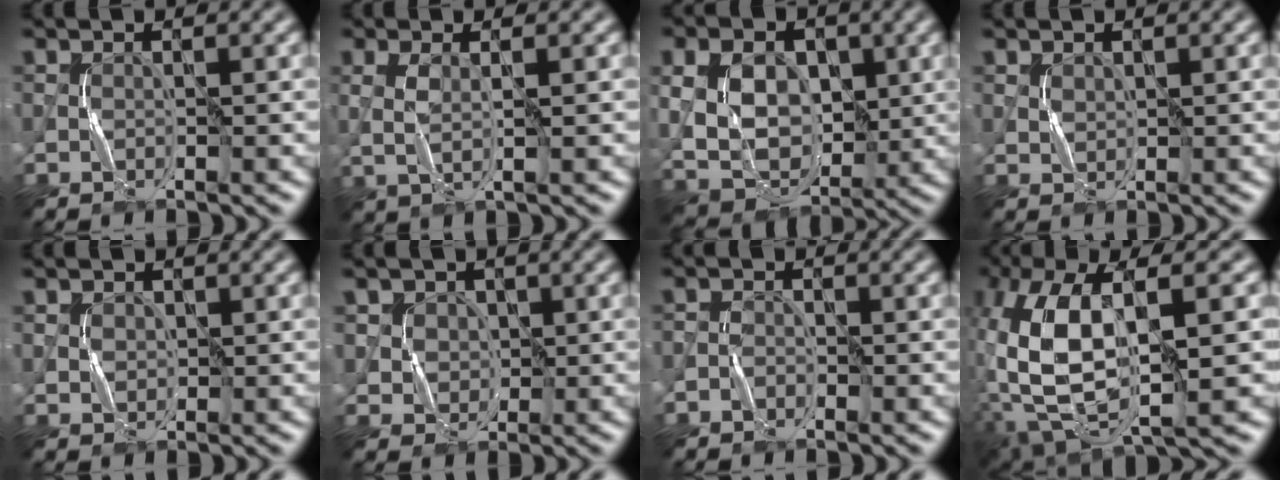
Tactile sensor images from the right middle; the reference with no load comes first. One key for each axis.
{"total": 2.2, "fx": 0.3, "fy": 0.5, "fz": 2.1, "tx": -0.050, "ty": 0.002, "tz": 0.010}
{"total": 8.3, "fx": 1.0, "fy": 6.0, "fz": 5.7, "tx": -0.117, "ty": -0.004, "tz": 0.017}
{"total": 0.8, "fx": 0.5, "fy": 0.5, "fz": 0.3, "tx": -0.011, "ty": -0.001, "tz": 0.014}
{"total": 1.3, "fx": 0.3, "fy": 1.1, "fz": 0.5, "tx": -0.011, "ty": 0.000, "tz": 0.010}
{"total": 4.5, "fx": 1.7, "fy": 3.9, "fz": 1.7, "tx": -0.033, "ty": 0.010, "tz": 0.029}
{"total": 1.0, "fx": -0.6, "fy": 0.7, "fz": 0.3, "tx": -0.005, "ty": 0.004, "tz": -0.014}
{"total": 13.2, "fx": -0.9, "fy": 5.6, "fz": 11.9, "tx": -0.261, "ty": 0.000, "tz": -0.010}